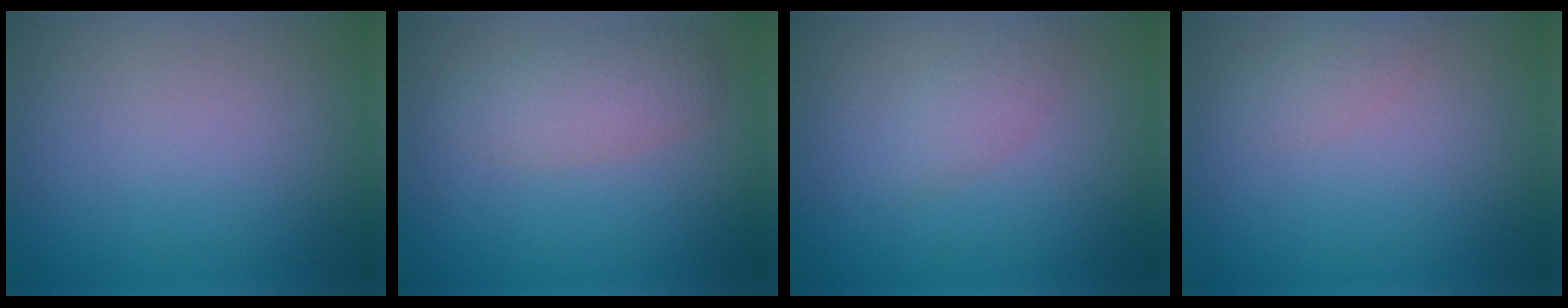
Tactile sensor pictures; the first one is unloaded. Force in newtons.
{"total": 2.9, "press": 2.9, "slide": 0.1}
{"total": 1.6, "press": 1.6, "slide": 0.1}
{"total": 1.4, "press": 1.4, "slide": 0.1}